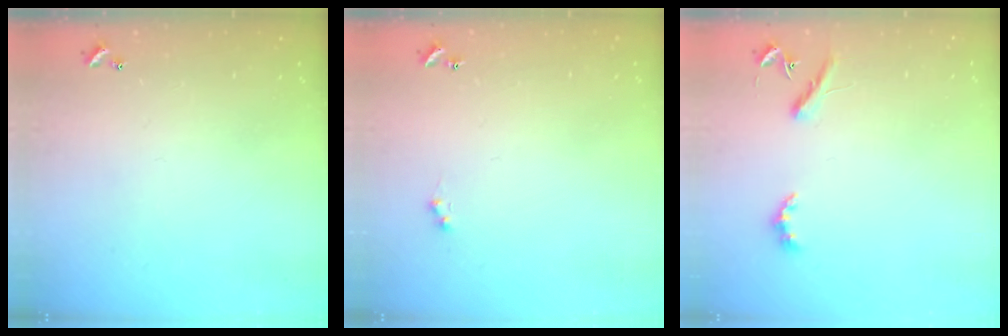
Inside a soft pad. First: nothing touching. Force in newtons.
{"total": 1.0, "press": 0.9, "slide": 0.4}
{"total": 3.1, "press": 3.0, "slide": 0.6}